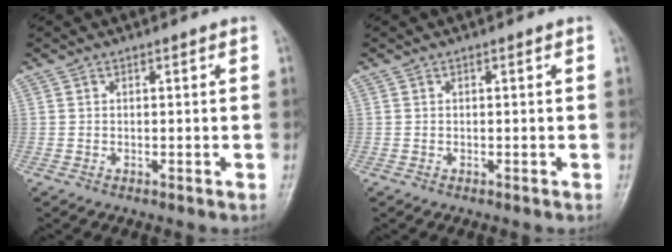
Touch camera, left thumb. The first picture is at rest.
{"total": 0.0}